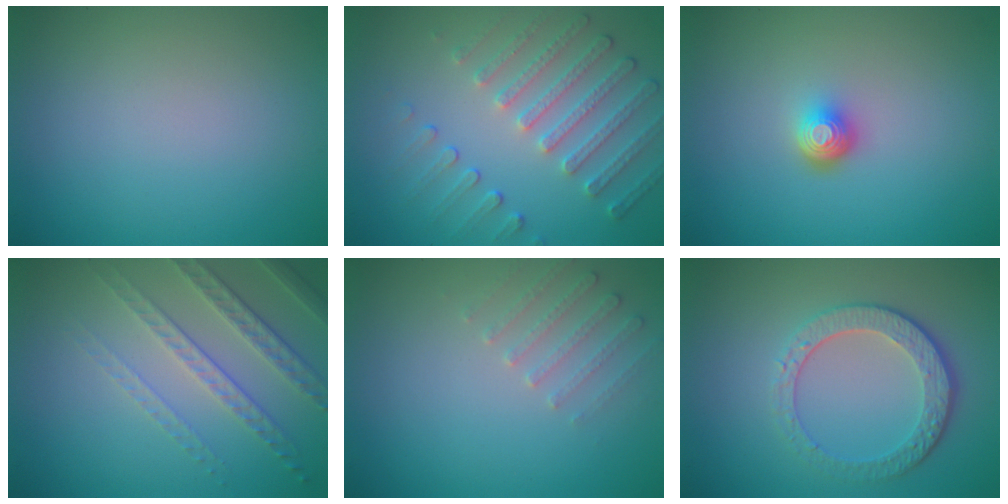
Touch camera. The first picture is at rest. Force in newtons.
{"total": 4.9, "press": 3.7, "slide": 3.2}
{"total": 2.3, "press": 1.5, "slide": 1.7}
{"total": 4.5, "press": 3.1, "slide": 3.3}
{"total": 1.9, "press": 1.8, "slide": 0.6}
{"total": 4.5, "press": 3.2, "slide": 3.1}